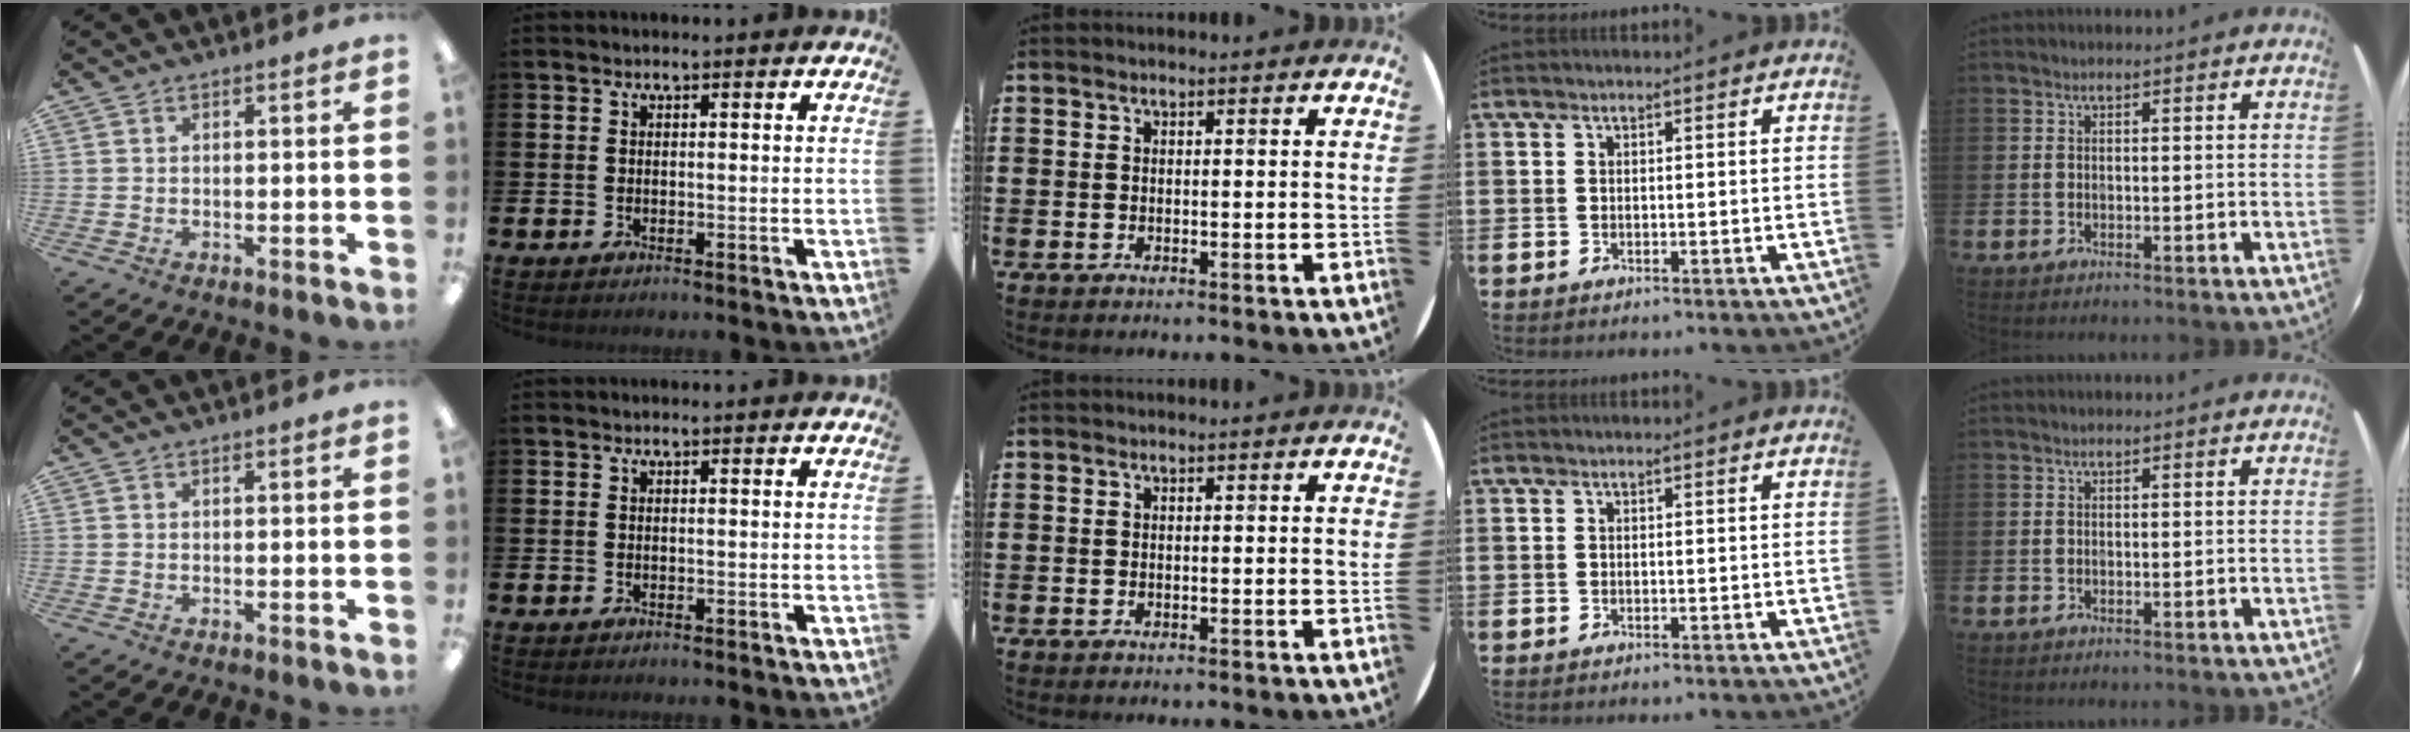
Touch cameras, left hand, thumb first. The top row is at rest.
{}